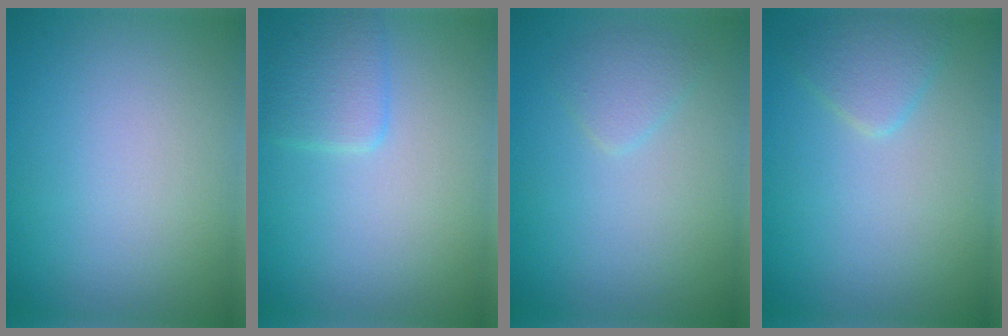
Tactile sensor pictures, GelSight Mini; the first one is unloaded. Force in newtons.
{"total": 2.2, "press": 2.2, "slide": 0.1}
{"total": 1.4, "press": 1.4, "slide": 0.0}
{"total": 1.9, "press": 1.9, "slide": 0.2}